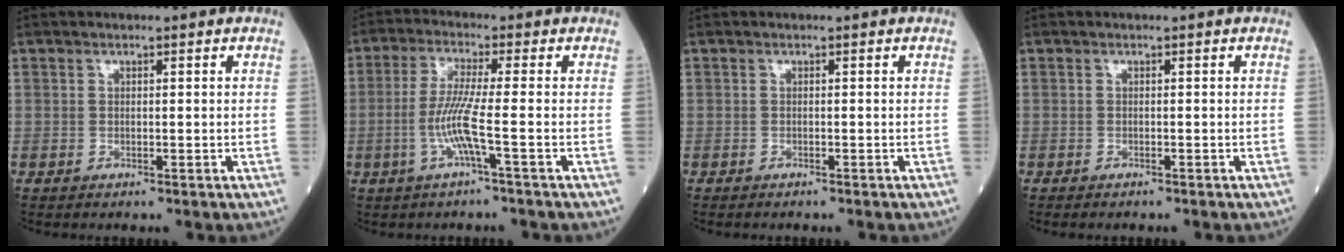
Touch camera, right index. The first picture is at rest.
{"total": 6.0, "force": [-1.7, -0.8, 5.7], "torque": [-0.122, -0.004, -0.039]}
{"total": 1.1, "force": [-1.0, 0.2, 0.4], "torque": [-0.006, -0.002, -0.013]}
{"total": 1.5, "force": [-1.3, 0.3, 0.5], "torque": [-0.007, -0.003, -0.017]}